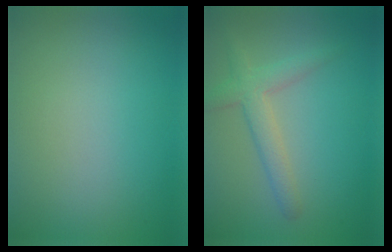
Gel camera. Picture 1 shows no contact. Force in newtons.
{"total": 3.0, "press": 3.0, "slide": 0.1}